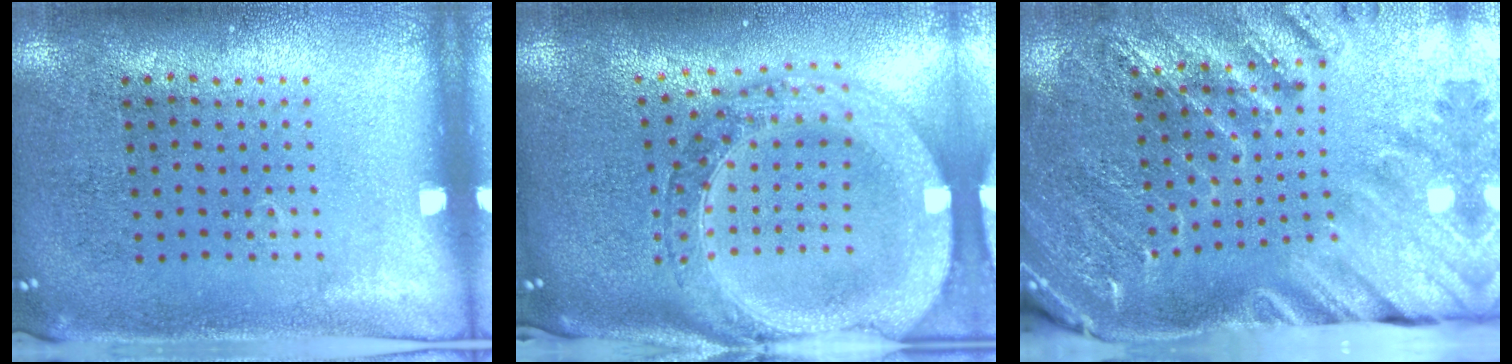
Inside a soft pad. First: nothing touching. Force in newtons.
{"total": 3.8, "press": 3.0, "slide": 2.3}
{"total": 2.9, "press": 2.9, "slide": 0.5}